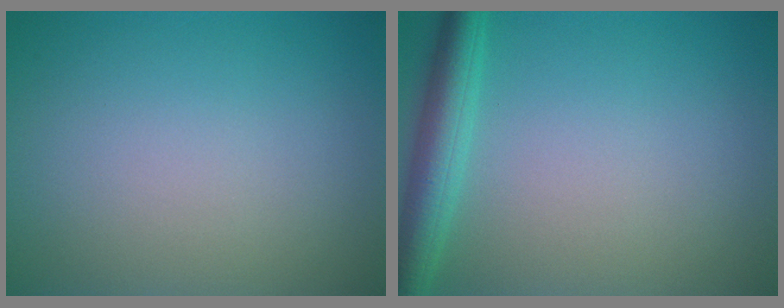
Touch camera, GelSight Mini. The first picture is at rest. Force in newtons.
{"total": 3.9, "press": 3.9, "slide": 0.3}